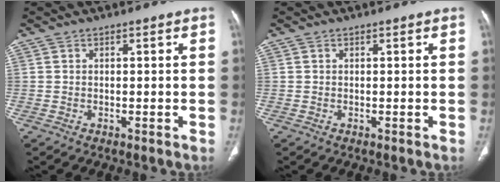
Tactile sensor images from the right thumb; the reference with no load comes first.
{"total": 0.0}